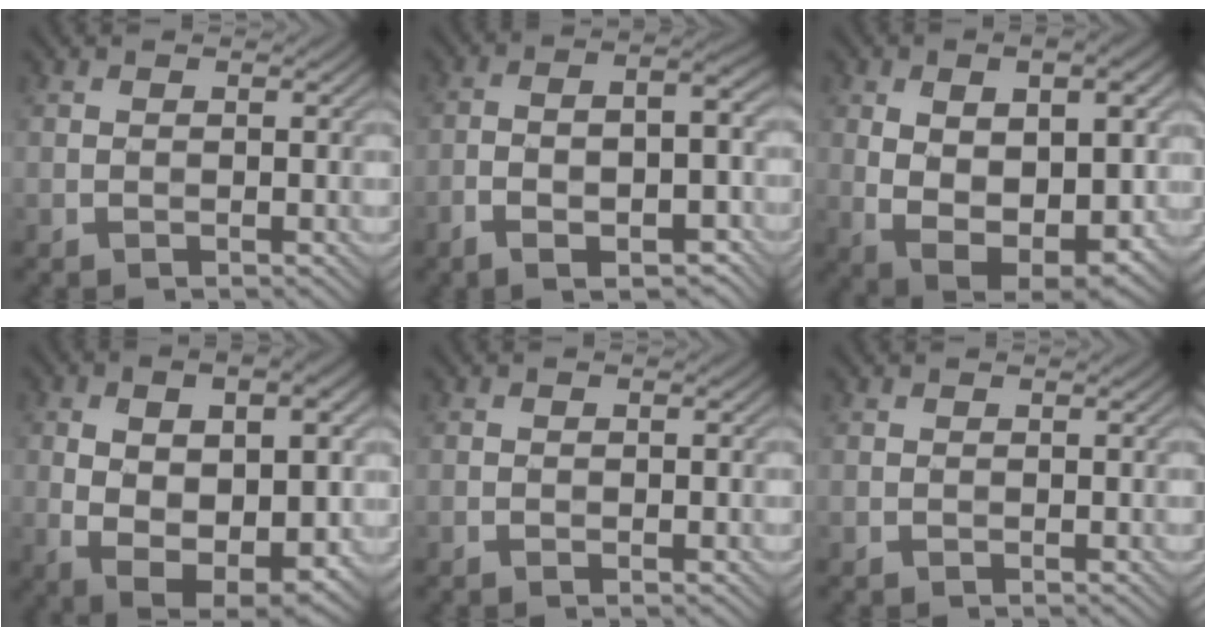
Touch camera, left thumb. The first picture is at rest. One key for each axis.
{"total": 9.6, "fx": -4.1, "fy": 3.5, "fz": 8.0, "tx": -0.132, "ty": -0.010, "tz": -0.057}
{"total": 12.4, "fx": 1.2, "fy": 6.9, "fz": 10.2, "tx": -0.158, "ty": -0.023, "tz": 0.041}
{"total": 13.2, "fx": 0.3, "fy": 7.3, "fz": 11.0, "tx": -0.164, "ty": -0.013, "tz": 0.031}
{"total": 0.9, "fx": -0.3, "fy": 0.1, "fz": 0.8, "tx": -0.014, "ty": 0.002, "tz": -0.006}
{"total": 0.0}